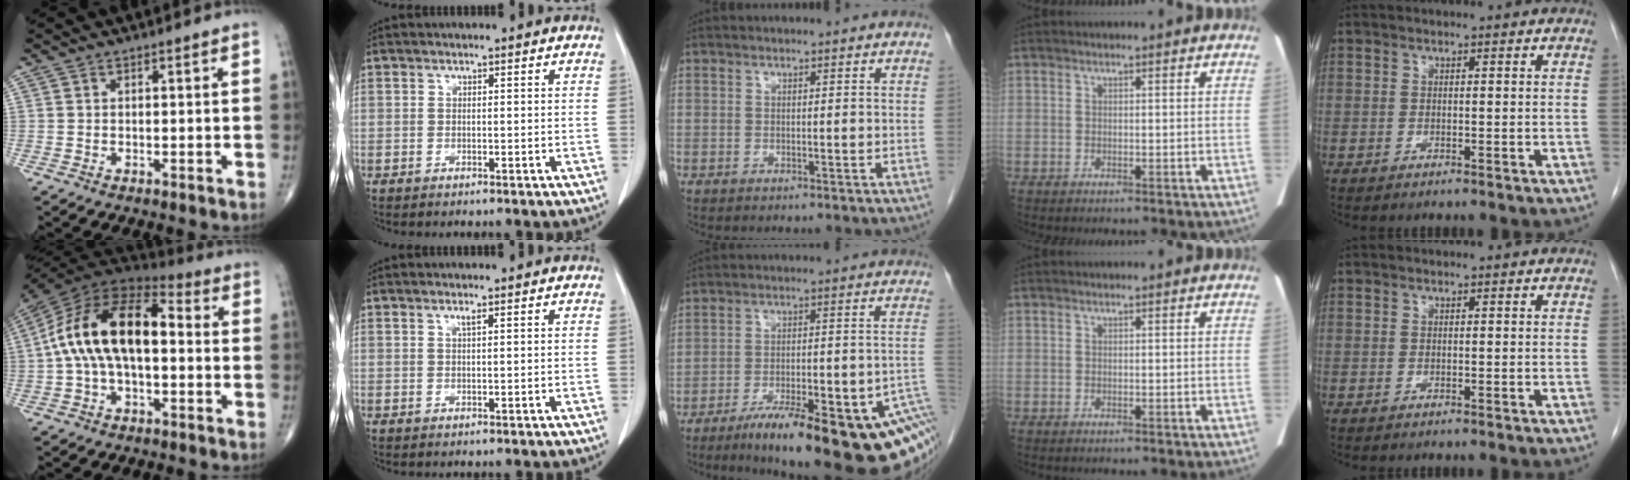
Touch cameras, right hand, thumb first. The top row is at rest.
{"thumb": {"total": 18.9, "force": [0.4, 10.0, 16.0], "torque": [-0.289, 0.046, -0.003]}, "index": {"total": 0.7, "force": [0.4, -0.2, 0.6], "torque": [-0.015, 0.001, 0.010]}, "middle": {"total": 21.7, "force": [-11.9, 3.8, 17.8], "torque": [-0.170, 0.015, -0.170]}}